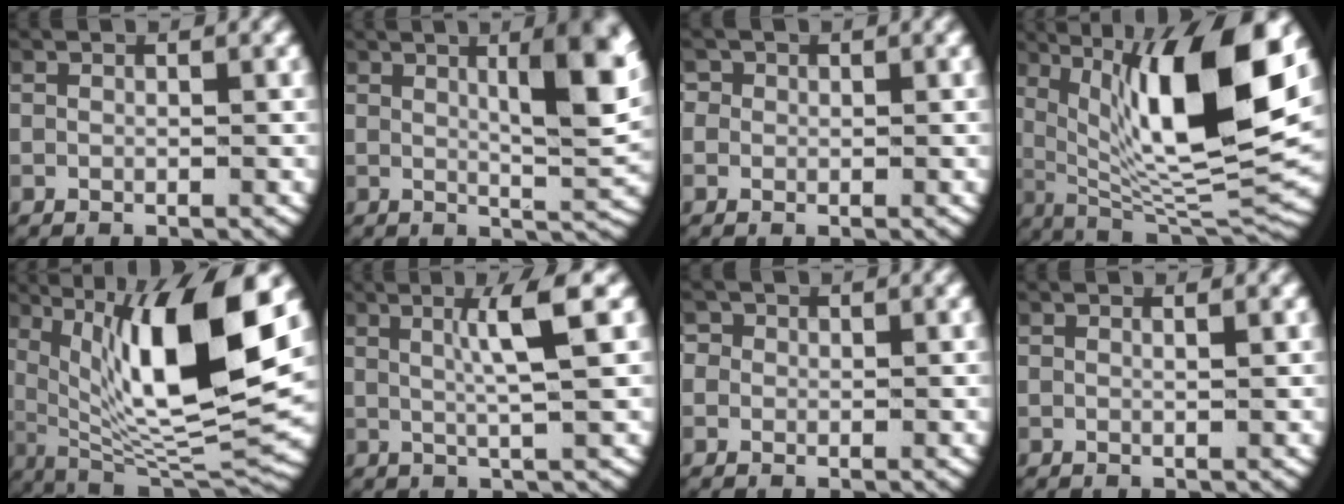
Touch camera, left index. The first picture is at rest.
{"total": 7.6, "force": [2.5, 1.8, 7.0], "torque": [-0.094, 0.000, 0.039]}
{"total": 2.2, "force": [0.6, 2.0, 0.5], "torque": [-0.016, 0.001, 0.004]}
{"total": 15.9, "force": [2.6, 6.8, 14.1], "torque": [-0.225, -0.014, 0.053]}
{"total": 15.9, "force": [2.3, 7.3, 13.9], "torque": [-0.233, -0.022, 0.053]}
{"total": 3.9, "force": [1.3, -0.3, 3.6], "torque": [-0.063, 0.003, 0.025]}
{"total": 2.4, "force": [0.5, 2.3, 0.6], "torque": [-0.017, 0.003, -0.001]}
{"total": 0.6, "force": [0.4, -0.2, 0.5], "torque": [-0.010, -0.006, 0.009]}